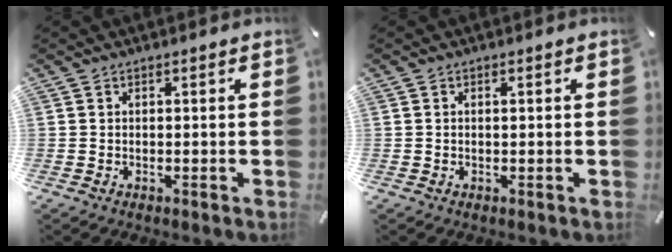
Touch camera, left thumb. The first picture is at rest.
{"total": 0.8, "force": [0.0, 0.3, 0.7], "torque": [-0.014, 0.002, -0.001]}